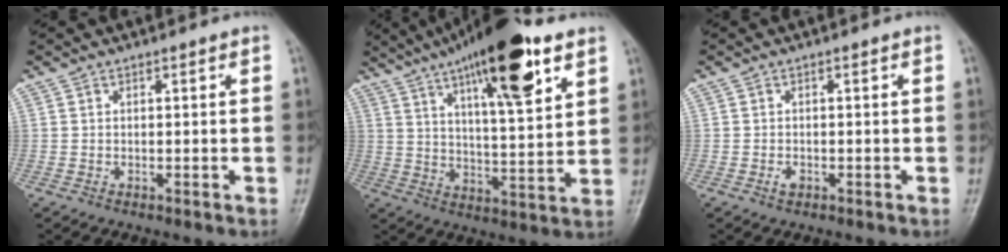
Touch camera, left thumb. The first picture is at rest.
{"total": 20.7, "force": [11.4, 5.7, 16.3], "torque": [-0.241, -0.034, 0.181]}
{"total": 1.1, "force": [-0.6, 0.7, 0.5], "torque": [-0.010, 0.000, -0.011]}